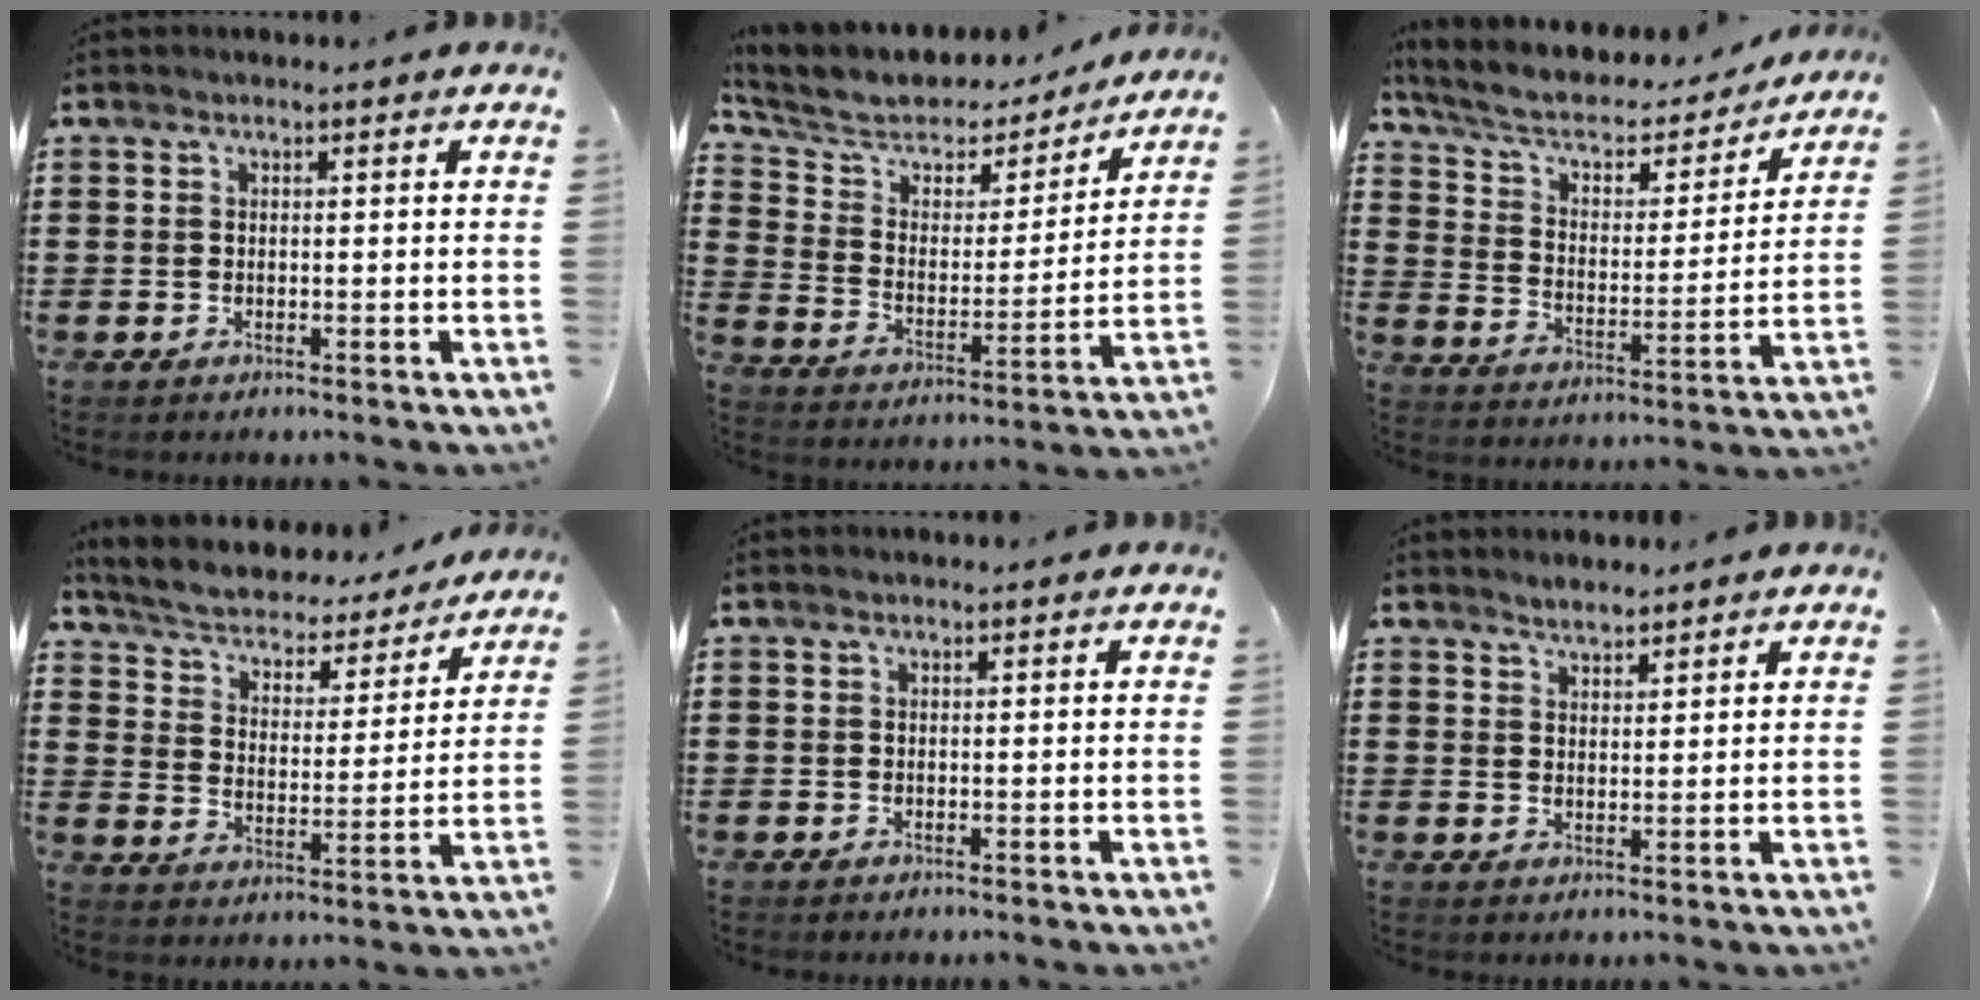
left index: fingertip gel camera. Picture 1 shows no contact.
{"total": 6.2, "force": [5.0, 3.0, 2.0], "torque": [-0.073, -0.033, 0.083]}
{"total": 5.4, "force": [3.8, 2.6, 2.8], "torque": [-0.075, -0.023, 0.059]}
{"total": 3.7, "force": [3.6, 0.7, 0.9], "torque": [-0.040, -0.029, 0.052]}
{"total": 0.0}
{"total": 1.9, "force": [1.8, 0.3, 0.1], "torque": [-0.007, 0.002, 0.037]}